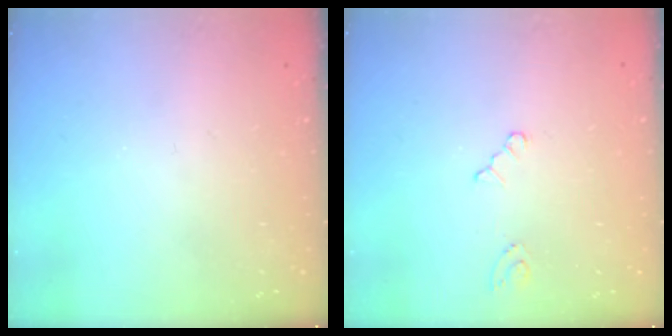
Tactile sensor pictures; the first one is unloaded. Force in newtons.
{"total": 2.8, "press": 2.8, "slide": 0.4}